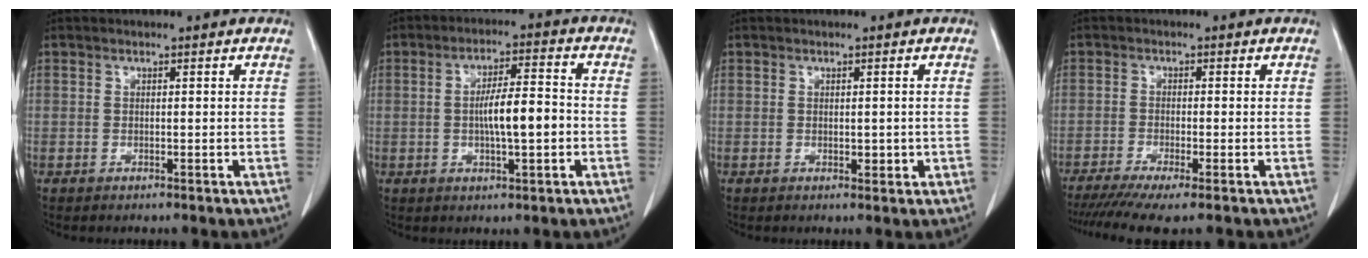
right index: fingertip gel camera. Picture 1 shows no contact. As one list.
[{"total": 7.4, "force": [-1.0, 1.4, 7.1], "torque": [-0.131, 0.008, -0.018]}, {"total": 1.4, "force": [0.0, 0.9, 1.2], "torque": [-0.011, 0.000, 0.006]}, {"total": 7.7, "force": [-6.0, -0.1, 4.8], "torque": [-0.075, -0.016, -0.097]}]